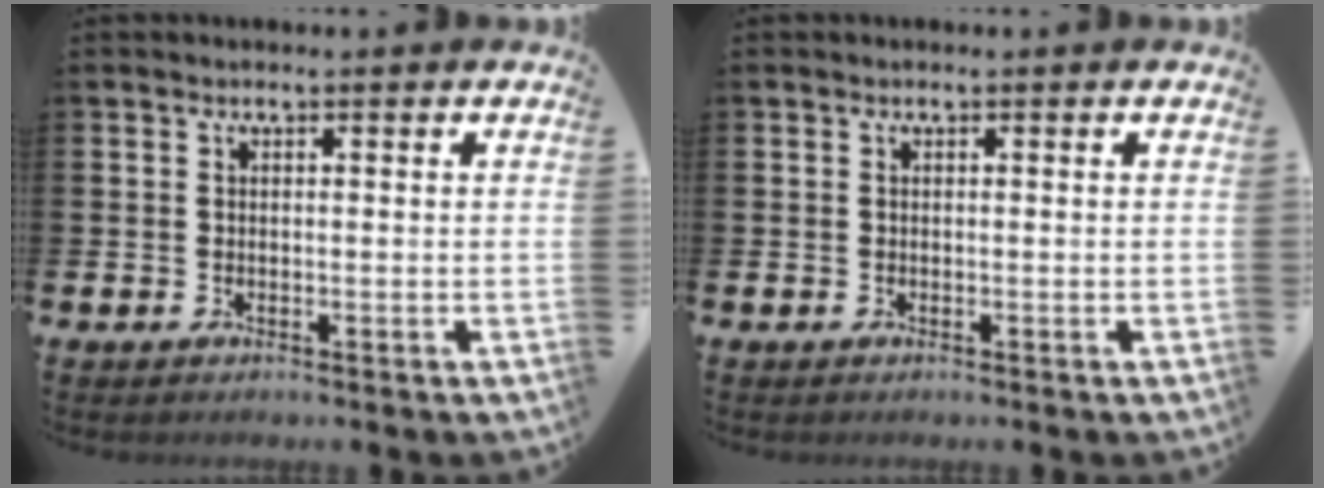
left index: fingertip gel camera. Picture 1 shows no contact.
{"total": 0.0}